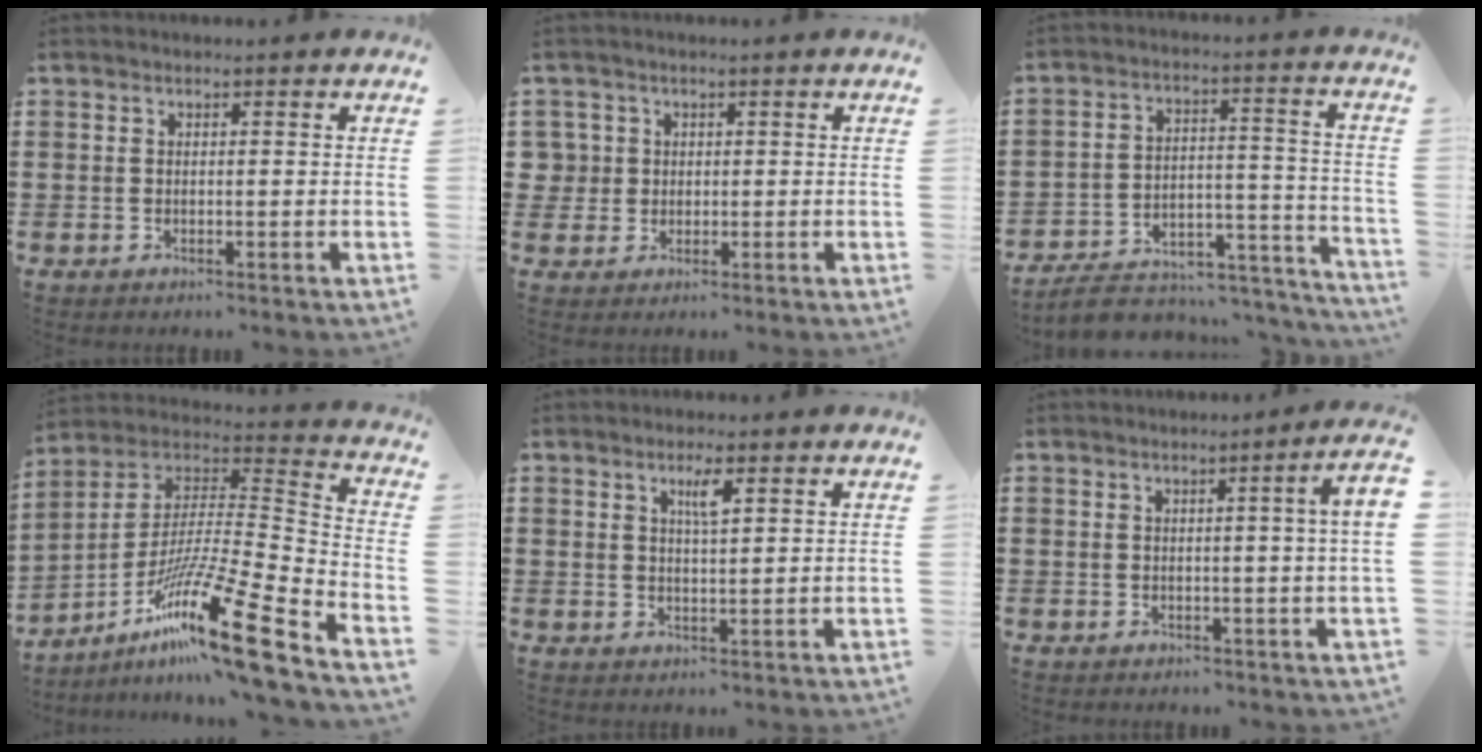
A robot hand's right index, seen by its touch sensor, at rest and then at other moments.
{"total": 2.9, "force": [0.3, 2.8, 0.3], "torque": [-0.020, 0.010, 0.004]}
{"total": 7.0, "force": [-6.4, 2.0, 2.2], "torque": [-0.035, 0.017, -0.121]}
{"total": 19.1, "force": [-12.0, 1.6, 14.7], "torque": [-0.249, 0.015, -0.215]}
{"total": 3.0, "force": [1.5, 0.5, 2.6], "torque": [-0.046, 0.001, 0.021]}
{"total": 3.3, "force": [0.5, -0.7, 3.2], "torque": [-0.055, -0.008, 0.005]}